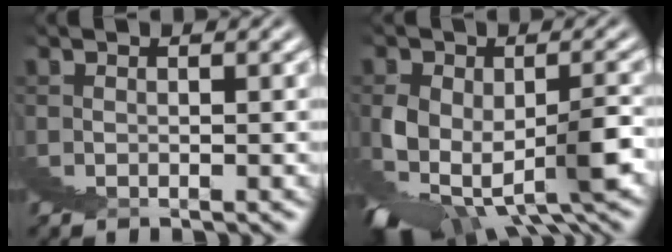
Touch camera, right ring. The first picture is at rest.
{"total": 5.5, "force": [-2.0, 2.1, 4.6], "torque": [-0.056, -0.010, -0.021]}